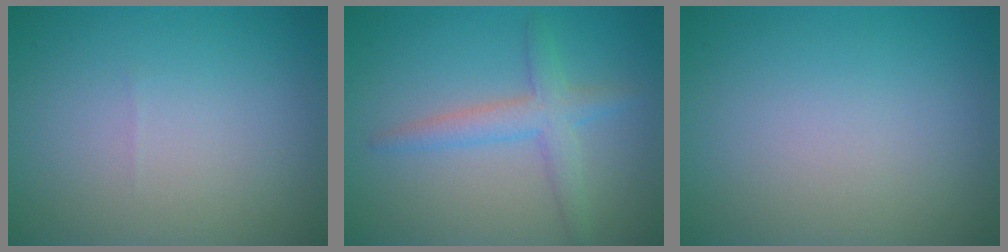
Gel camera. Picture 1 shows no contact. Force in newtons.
{"total": 3.0, "press": 3.0, "slide": 0.1}
{"total": 0.0}